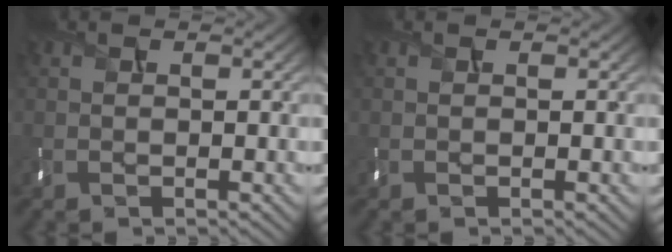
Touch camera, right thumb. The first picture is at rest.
{"total": 0.0}